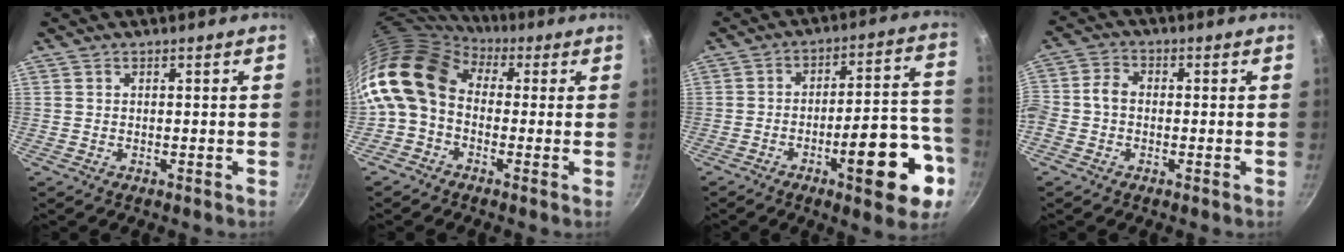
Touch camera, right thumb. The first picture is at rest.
{"total": 13.5, "force": [1.3, 9.9, 9.1], "torque": [-0.165, 0.024, 0.000]}
{"total": 17.3, "force": [-7.2, 5.6, 14.7], "torque": [-0.169, 0.050, -0.098]}
{"total": 4.7, "force": [-1.0, 3.6, 2.9], "torque": [-0.062, 0.021, -0.035]}